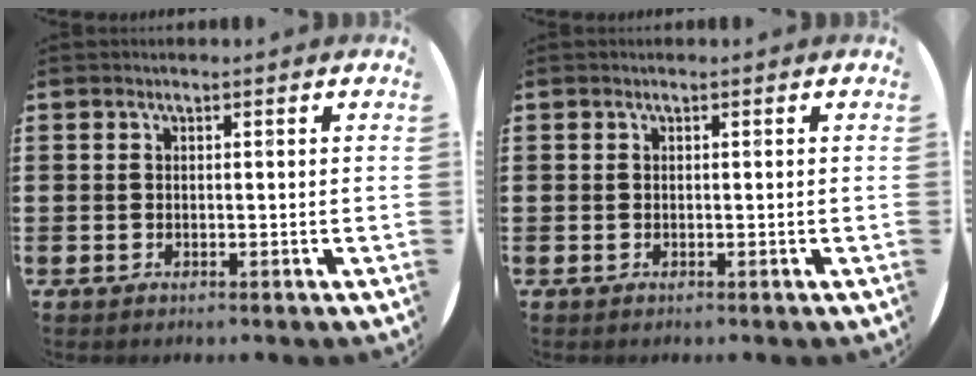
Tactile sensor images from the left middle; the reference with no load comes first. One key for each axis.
{"total": 0.0}